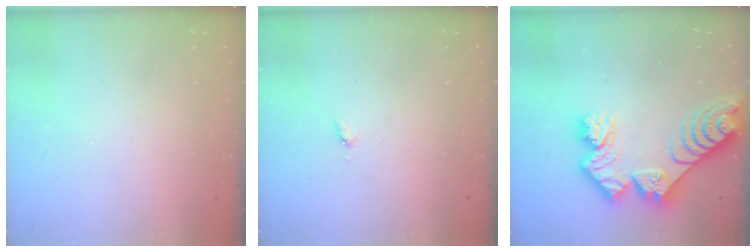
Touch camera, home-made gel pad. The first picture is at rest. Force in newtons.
{"total": 4.4, "press": 4.4, "slide": 0.4}
{"total": 13.4, "press": 13.3, "slide": 1.4}